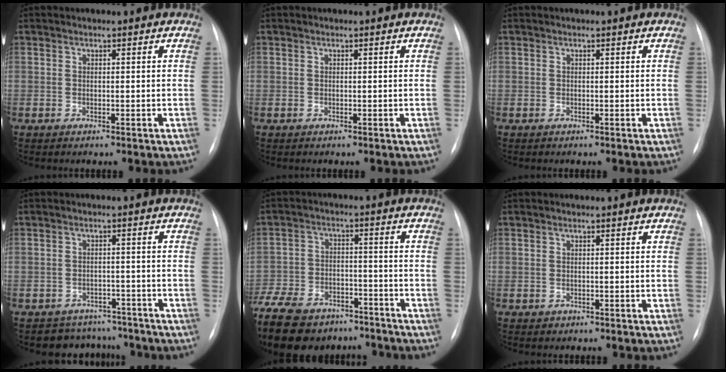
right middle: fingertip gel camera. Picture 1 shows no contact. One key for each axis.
{"total": 0.0}
{"total": 0.0}
{"total": 6.8, "fx": -6.0, "fy": 3.2, "fz": -0.7, "tx": 0.020, "ty": 0.025, "tz": -0.077}
{"total": 23.8, "fx": -17.7, "fy": 11.8, "fz": 10.5, "tx": -0.290, "ty": -0.029, "tz": -0.268}
{"total": 0.6, "fx": -0.4, "fy": 0.5, "fz": 0.0, "tx": -0.005, "ty": 0.002, "tz": -0.006}